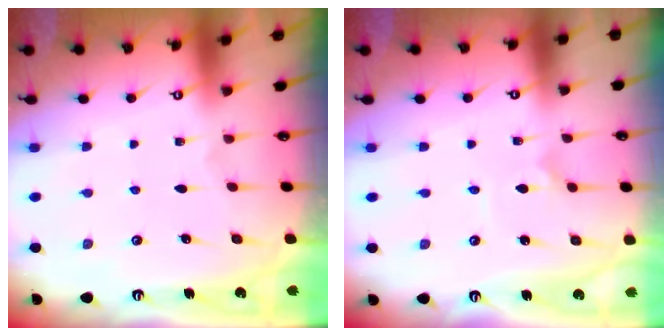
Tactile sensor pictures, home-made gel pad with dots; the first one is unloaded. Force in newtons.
{"total": 1.1, "press": 1.0, "slide": 0.2}